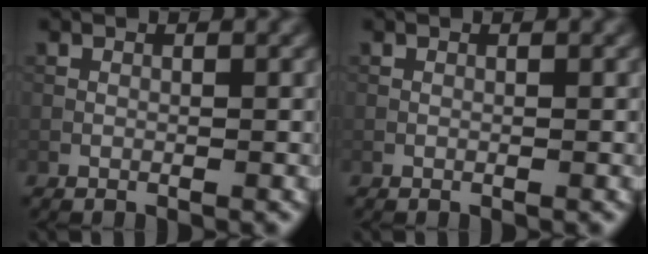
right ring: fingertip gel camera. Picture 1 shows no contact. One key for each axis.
{"total": 0.0}